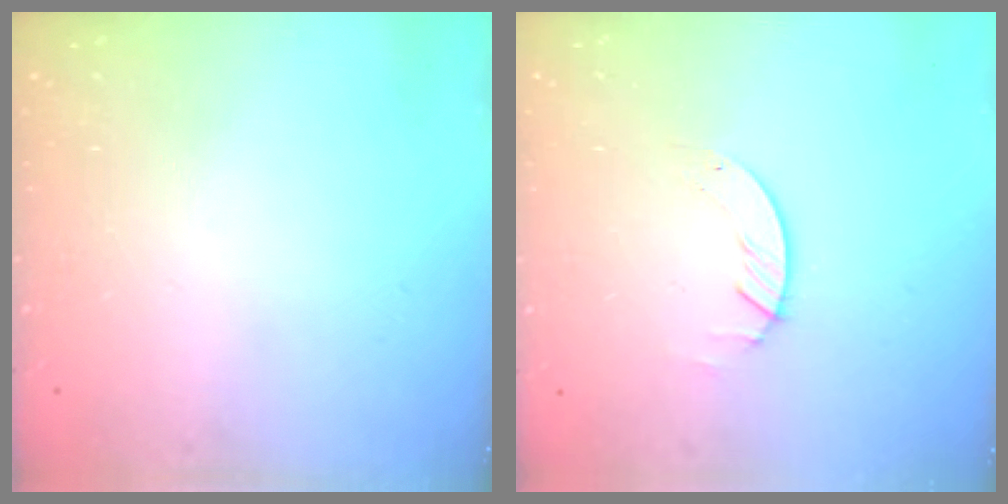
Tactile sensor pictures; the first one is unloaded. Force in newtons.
{"total": 1.4, "press": 1.4, "slide": 0.2}